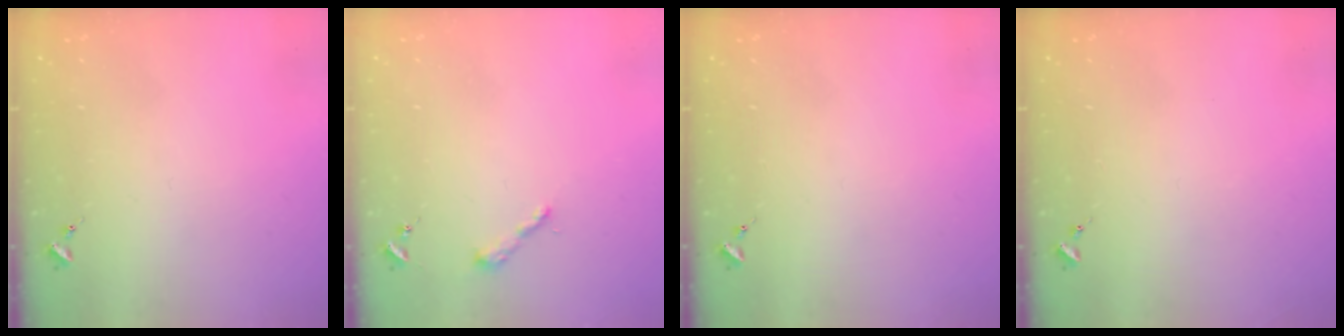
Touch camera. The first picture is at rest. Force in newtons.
{"total": 3.8, "press": 3.8, "slide": 0.3}
{"total": 0.0}
{"total": 0.0}